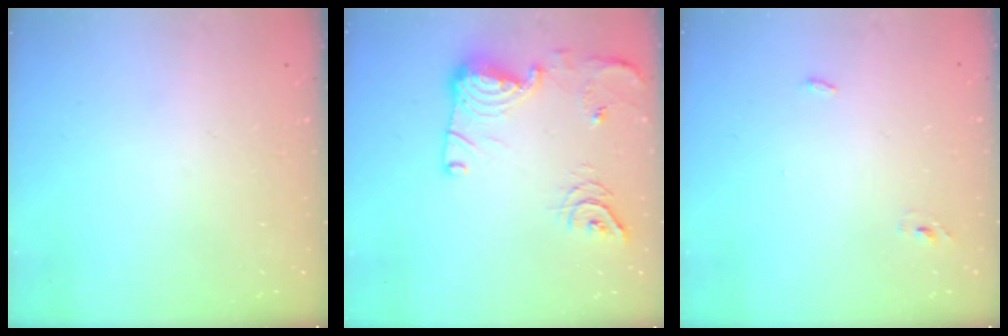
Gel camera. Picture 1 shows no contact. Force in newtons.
{"total": 19.3, "press": 18.6, "slide": 5.2}
{"total": 2.7, "press": 2.6, "slide": 0.9}